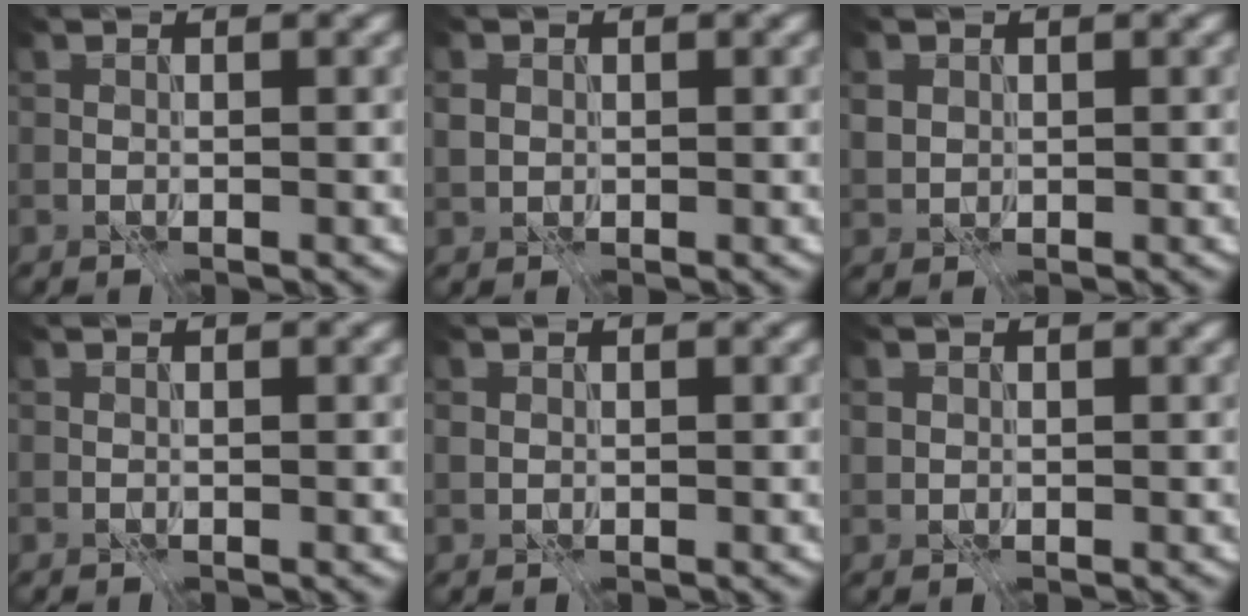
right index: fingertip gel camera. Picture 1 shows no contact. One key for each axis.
{"total": 1.4, "fx": -0.1, "fy": 1.3, "fz": 0.6, "tx": -0.018, "ty": -0.003, "tz": -0.001}
{"total": 1.5, "fx": 0.2, "fy": 1.4, "fz": 0.5, "tx": -0.019, "ty": -0.004, "tz": 0.008}
{"total": 0.0}
{"total": 0.7, "fx": 0.0, "fy": 0.7, "fz": 0.2, "tx": -0.007, "ty": -0.003, "tz": 0.000}
{"total": 0.8, "fx": 0.0, "fy": 0.8, "fz": 0.1, "tx": -0.007, "ty": -0.004, "tz": 0.002}